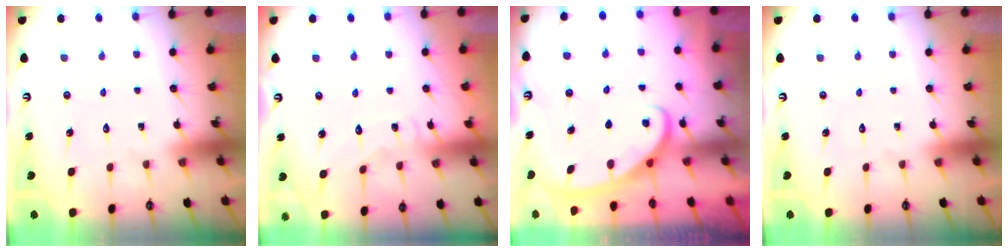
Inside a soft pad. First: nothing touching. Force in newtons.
{"total": 5.5, "press": 5.5, "slide": 0.5}
{"total": 2.9, "press": 2.8, "slide": 0.4}
{"total": 0.0}